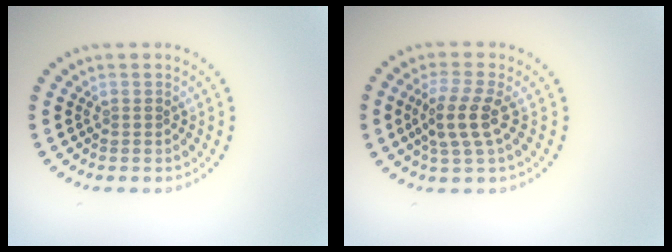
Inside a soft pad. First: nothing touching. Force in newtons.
{"total": 3.3, "press": 2.9, "slide": 1.6}